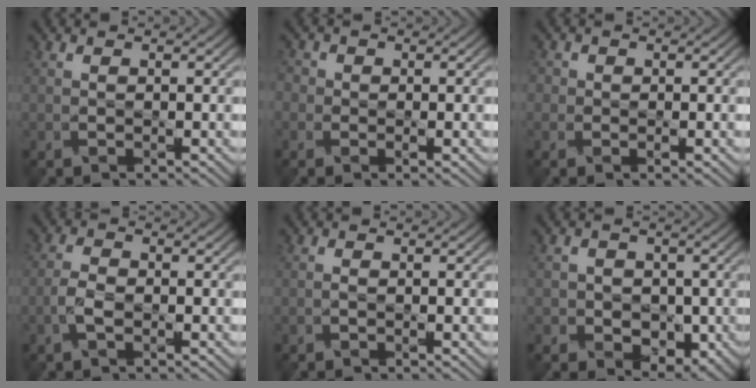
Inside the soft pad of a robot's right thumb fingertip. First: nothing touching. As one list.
[{"total": 2.7, "force": [-0.3, 2.3, 1.3], "torque": [-0.030, 0.005, -0.017]}, {"total": 2.0, "force": [-0.1, 1.7, 1.0], "torque": [-0.017, 0.004, -0.008]}, {"total": 2.2, "force": [-1.2, 0.9, 1.7], "torque": [-0.041, 0.003, -0.026]}, {"total": 0.5, "force": [-0.4, 0.1, 0.4], "torque": [-0.007, 0.000, -0.010]}, {"total": 6.0, "force": [-0.9, 5.7, 1.8], "torque": [-0.051, 0.001, -0.035]}]